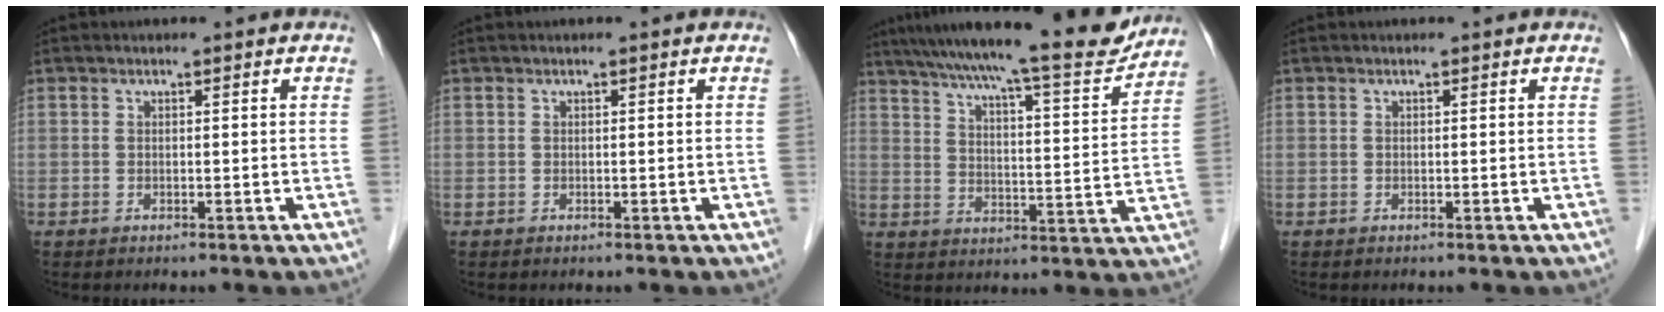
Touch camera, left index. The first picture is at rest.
{"total": 0.0}
{"total": 20.4, "force": [18.0, 1.2, 9.6], "torque": [-0.155, -0.015, 0.251]}
{"total": 0.0}